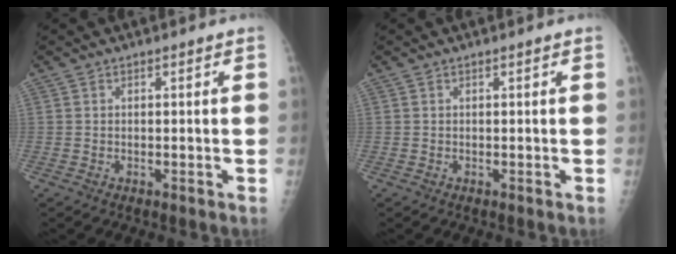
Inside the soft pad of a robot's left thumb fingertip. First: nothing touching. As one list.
[{"total": 0.0}]